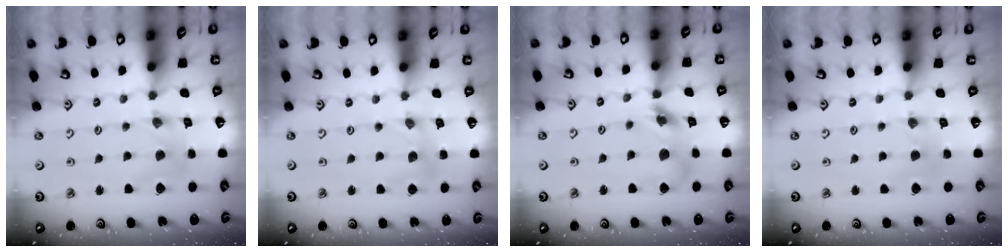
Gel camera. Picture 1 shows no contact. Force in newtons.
{"total": 1.2, "press": 1.2, "slide": 0.2}
{"total": 12.1, "press": 12.0, "slide": 1.7}
{"total": 2.1, "press": 2.1, "slide": 0.6}